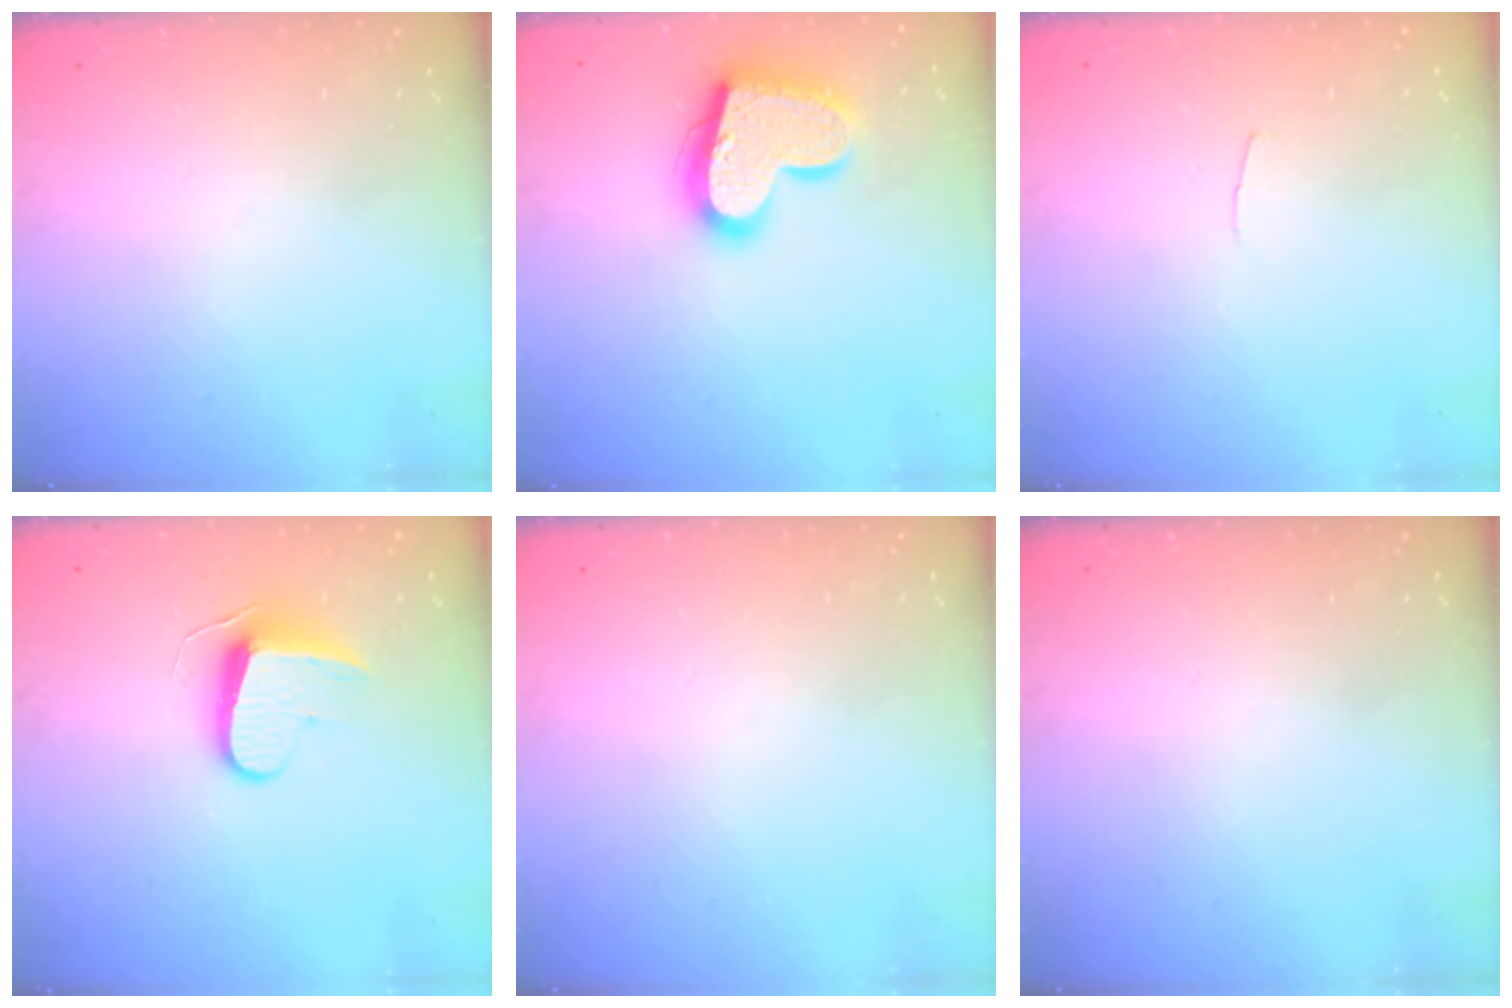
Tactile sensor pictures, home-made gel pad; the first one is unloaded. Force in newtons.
{"total": 19.0, "press": 18.9, "slide": 1.6}
{"total": 2.0, "press": 2.0, "slide": 0.2}
{"total": 8.7, "press": 8.6, "slide": 0.5}
{"total": 0.0}
{"total": 0.0}